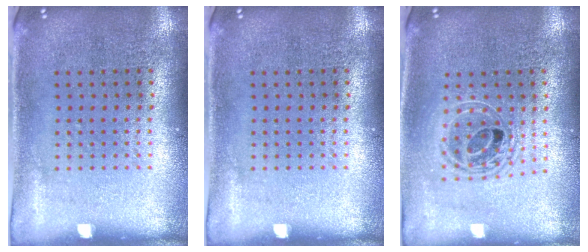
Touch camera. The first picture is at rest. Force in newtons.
{"total": 0.0}
{"total": 1.7, "press": 1.4, "slide": 0.9}